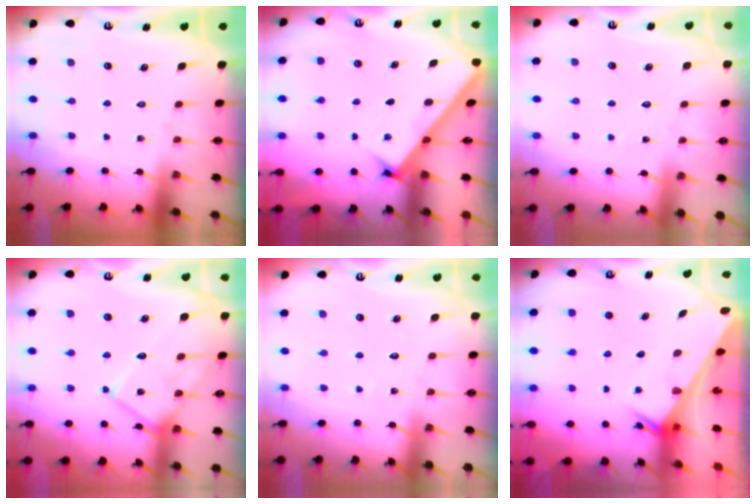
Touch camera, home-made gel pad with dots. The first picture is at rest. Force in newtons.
{"total": 2.7, "press": 2.7, "slide": 0.4}
{"total": 2.6, "press": 2.6, "slide": 0.2}
{"total": 12.9, "press": 12.9, "slide": 1.1}
{"total": 4.6, "press": 4.6, "slide": 0.3}
{"total": 2.7, "press": 2.7, "slide": 0.1}